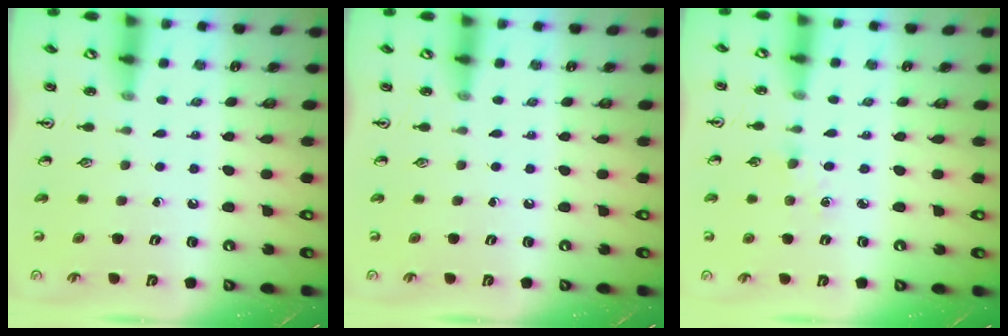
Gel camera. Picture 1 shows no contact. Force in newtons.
{"total": 0.0}
{"total": 2.7, "press": 2.7, "slide": 0.4}